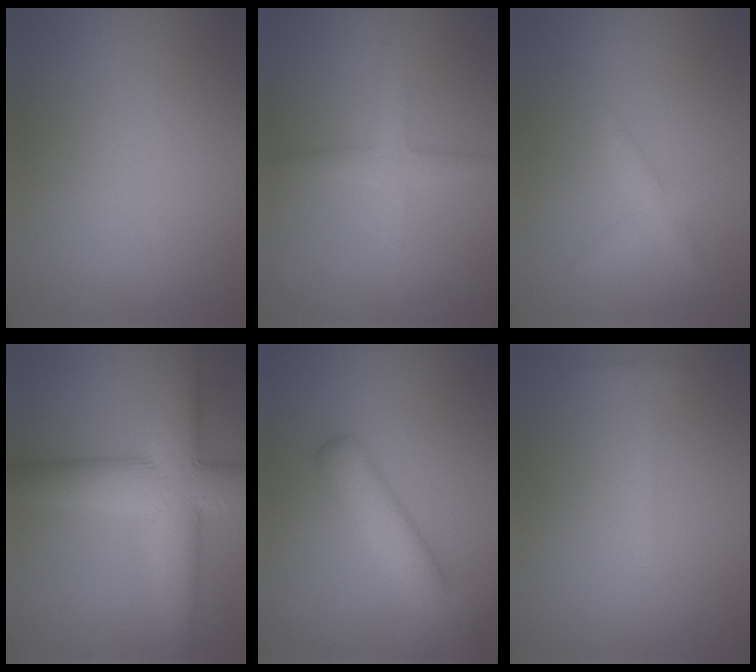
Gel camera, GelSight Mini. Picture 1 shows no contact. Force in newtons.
{"total": 2.8, "press": 2.8, "slide": 0.0}
{"total": 2.2, "press": 2.2, "slide": 0.1}
{"total": 9.4, "press": 9.4, "slide": 0.4}
{"total": 6.1, "press": 6.1, "slide": 0.4}
{"total": 1.1, "press": 1.1, "slide": 0.0}